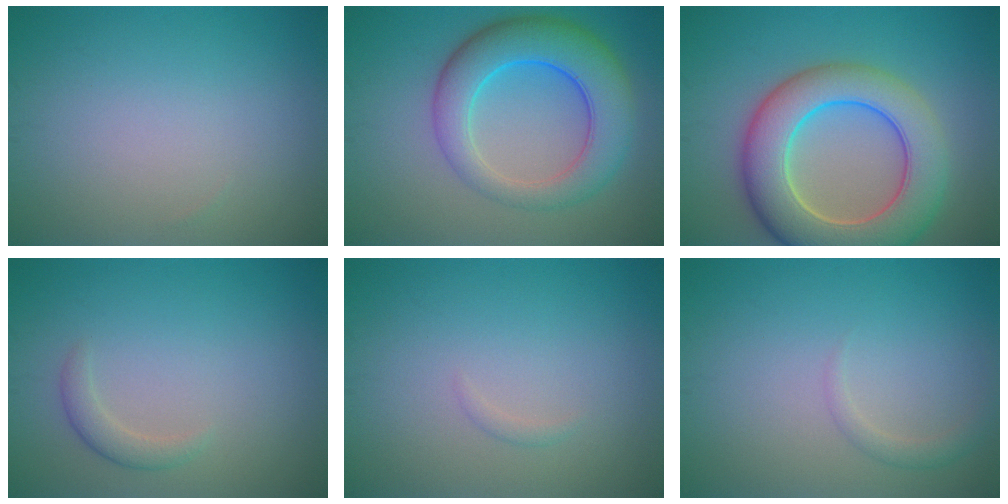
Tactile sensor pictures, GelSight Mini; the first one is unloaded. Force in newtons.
{"total": 7.9, "press": 7.8, "slide": 0.3}
{"total": 10.1, "press": 10.1, "slide": 0.8}
{"total": 1.5, "press": 1.5, "slide": 0.1}
{"total": 0.5, "press": 0.5, "slide": 0.0}
{"total": 1.2, "press": 1.2, "slide": 0.1}